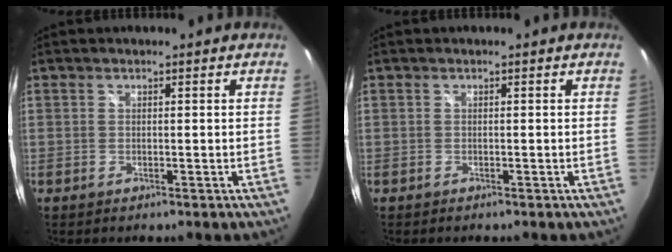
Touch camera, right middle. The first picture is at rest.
{"total": 0.0}